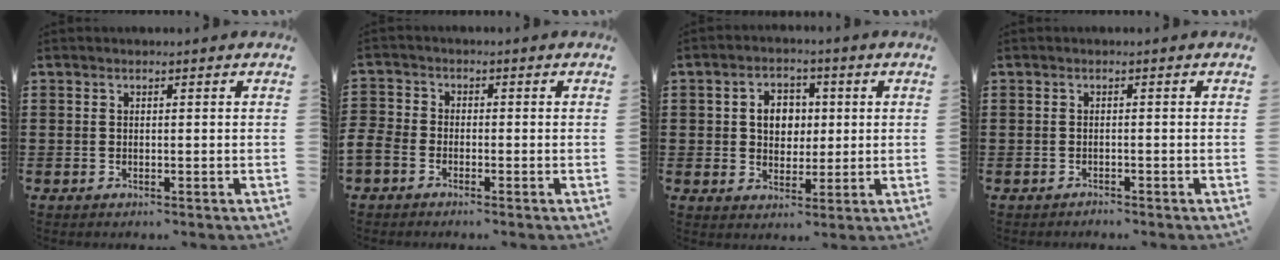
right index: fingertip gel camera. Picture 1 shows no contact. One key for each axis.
{"total": 2.5, "fx": -2.0, "fy": 1.3, "fz": 0.8, "tx": -0.038, "ty": -0.003, "tz": -0.049}
{"total": 5.1, "fx": 0.6, "fy": 4.2, "fz": 2.9, "tx": -0.063, "ty": 0.012, "tz": 0.005}
{"total": 0.8, "fx": -0.8, "fy": 0.0, "fz": 0.0, "tx": -0.002, "ty": 0.000, "tz": -0.016}